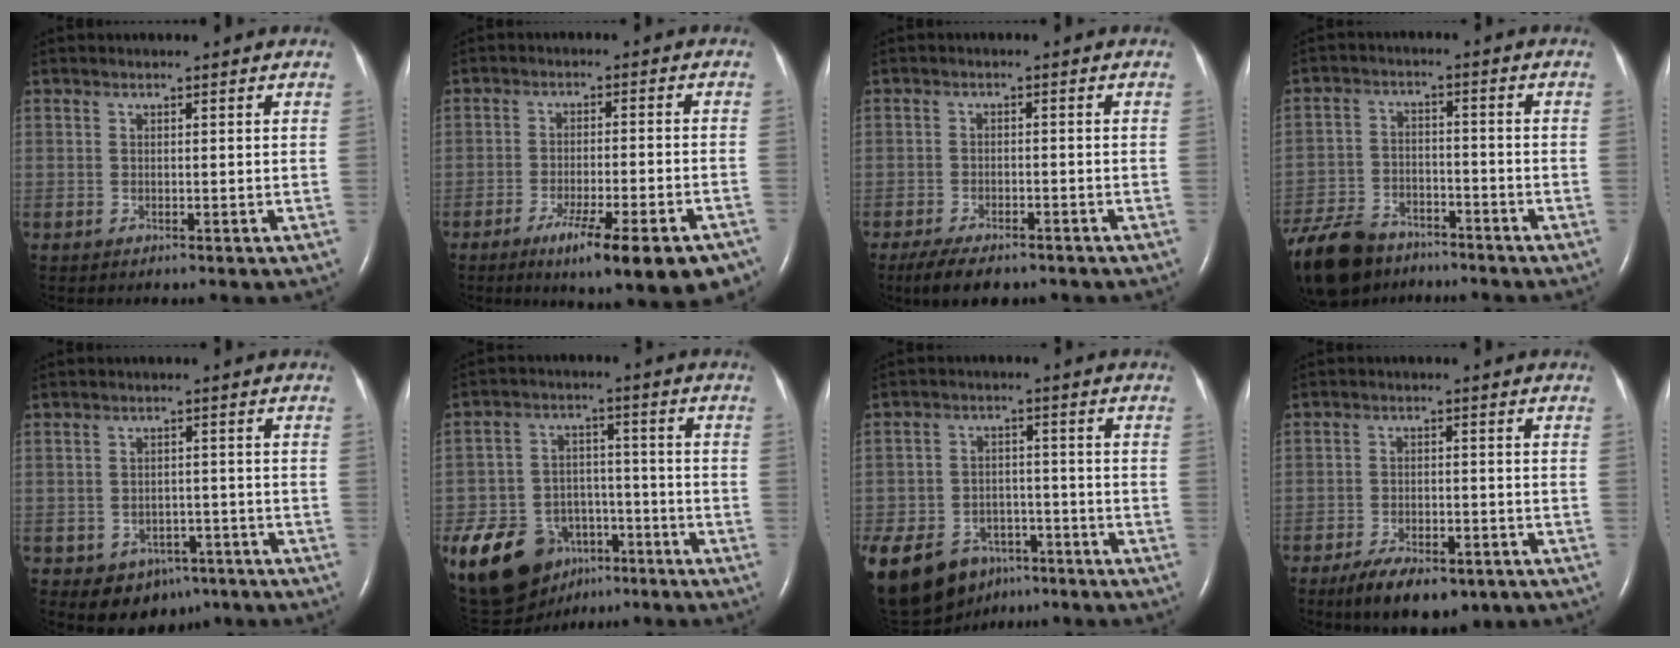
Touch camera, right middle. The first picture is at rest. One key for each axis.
{"total": 14.8, "fx": -10.1, "fy": 2.4, "fz": 10.5, "tx": -0.099, "ty": -0.012, "tz": -0.143}
{"total": 7.5, "fx": -5.8, "fy": 2.7, "fz": 4.0, "tx": -0.064, "ty": -0.009, "tz": -0.086}
{"total": 14.7, "fx": -11.4, "fy": 7.2, "fz": 6.0, "tx": -0.151, "ty": -0.007, "tz": -0.189}
{"total": 6.2, "fx": -3.8, "fy": 4.5, "fz": 1.9, "tx": -0.022, "ty": 0.014, "tz": -0.041}
{"total": 18.9, "fx": -10.4, "fy": 13.0, "fz": 8.8, "tx": -0.192, "ty": 0.029, "tz": -0.156}
{"total": 23.7, "fx": -13.8, "fy": 16.0, "fz": 10.8, "tx": -0.314, "ty": -0.020, "tz": -0.208}
{"total": 10.0, "fx": -6.9, "fy": 4.3, "fz": 5.7, "tx": -0.089, "ty": -0.005, "tz": -0.105}